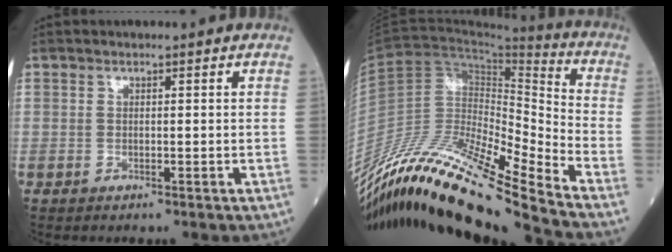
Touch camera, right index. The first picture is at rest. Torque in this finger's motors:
{"motor_torque": [-1.07, -0.85, -0.70, -0.21]}